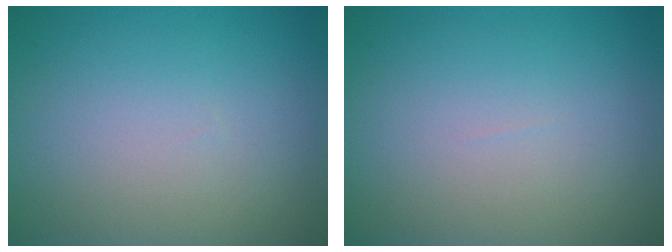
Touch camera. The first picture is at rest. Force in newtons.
{"total": 0.0}